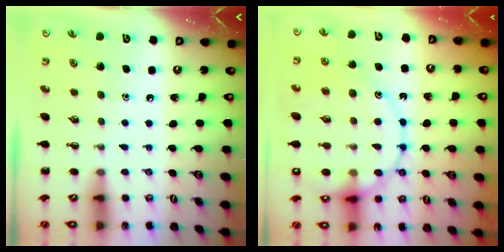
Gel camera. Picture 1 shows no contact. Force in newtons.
{"total": 19.3, "press": 19.2, "slide": 2.0}